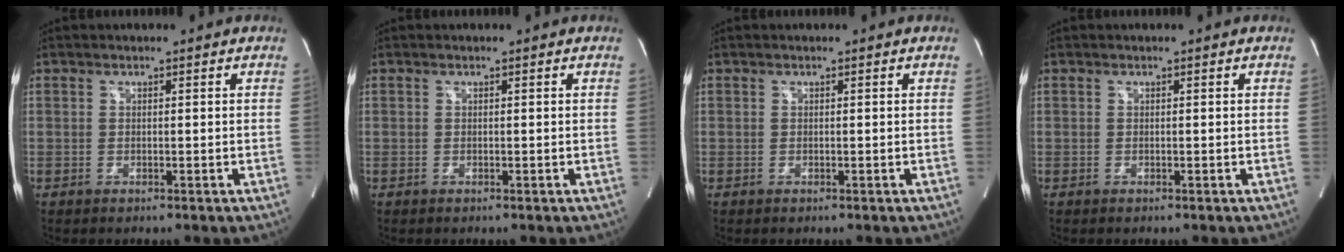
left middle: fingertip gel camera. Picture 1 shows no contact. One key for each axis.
{"total": 0.0}
{"total": 0.0}
{"total": 0.0}